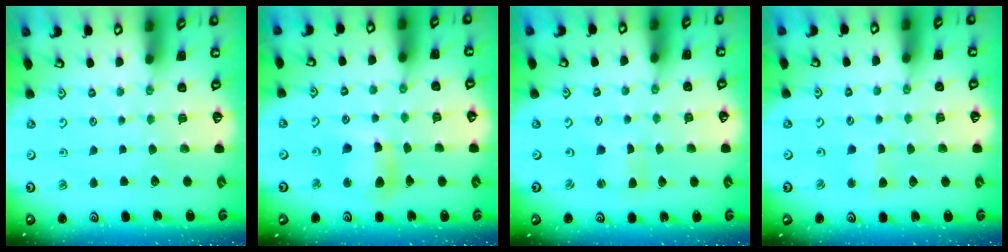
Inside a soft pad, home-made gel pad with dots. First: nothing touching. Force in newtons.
{"total": 10.4, "press": 10.4, "slide": 1.2}
{"total": 1.0, "press": 1.0, "slide": 0.2}
{"total": 2.7, "press": 2.6, "slide": 0.3}